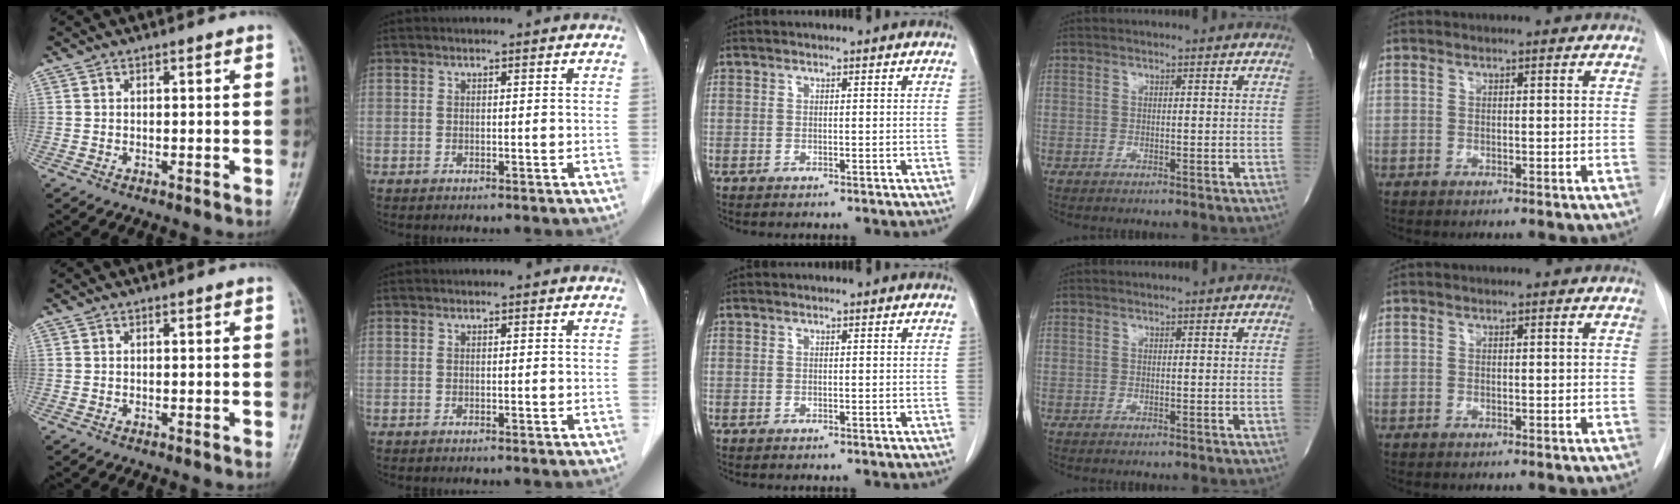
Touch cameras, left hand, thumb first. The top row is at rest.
{}